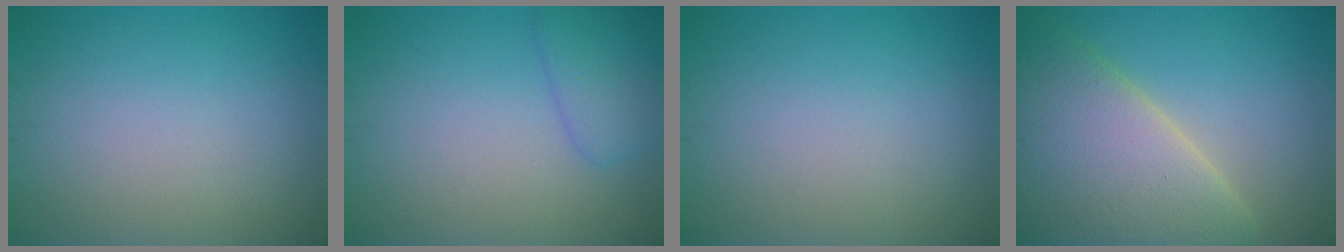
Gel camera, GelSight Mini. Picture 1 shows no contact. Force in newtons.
{"total": 2.7, "press": 2.7, "slide": 0.2}
{"total": 0.0}
{"total": 10.8, "press": 10.8, "slide": 0.8}